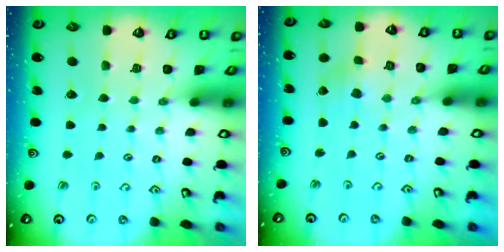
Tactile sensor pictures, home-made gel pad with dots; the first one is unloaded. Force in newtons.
{"total": 1.4, "press": 1.4, "slide": 0.2}